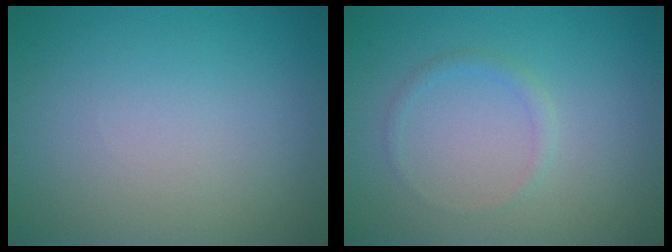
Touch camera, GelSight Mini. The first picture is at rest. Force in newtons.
{"total": 0.9, "press": 0.9, "slide": 0.1}